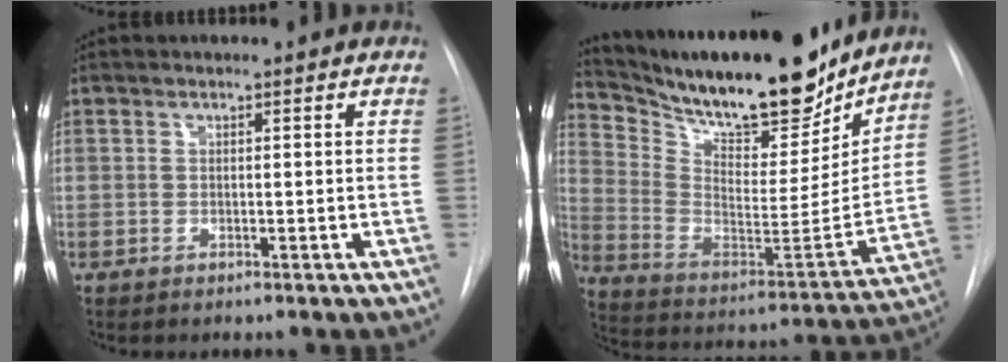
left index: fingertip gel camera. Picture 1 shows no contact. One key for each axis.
{"total": 26.2, "fx": 22.3, "fy": 6.8, "fz": 12.1, "tx": -0.216, "ty": -0.019, "tz": 0.340}